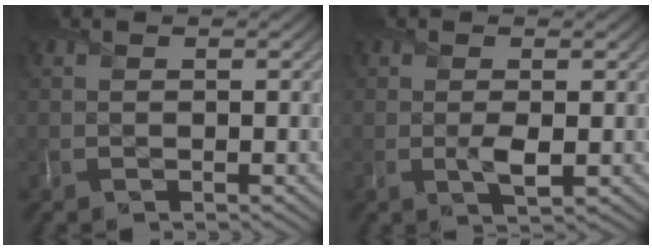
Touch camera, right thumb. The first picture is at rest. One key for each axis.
{"total": 1.8, "fx": -0.1, "fy": 0.5, "fz": 1.7, "tx": -0.036, "ty": -0.005, "tz": -0.001}